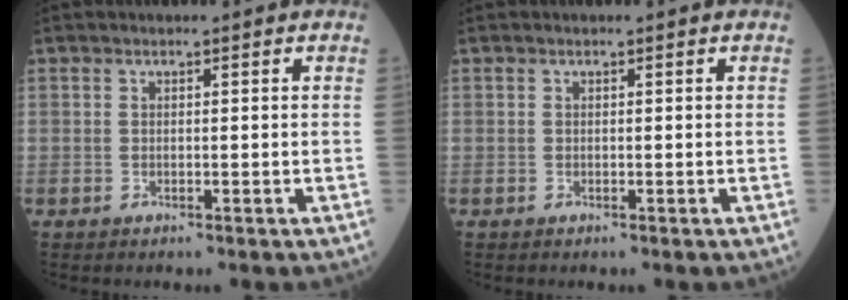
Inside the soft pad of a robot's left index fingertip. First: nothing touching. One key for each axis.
{"total": 0.0}